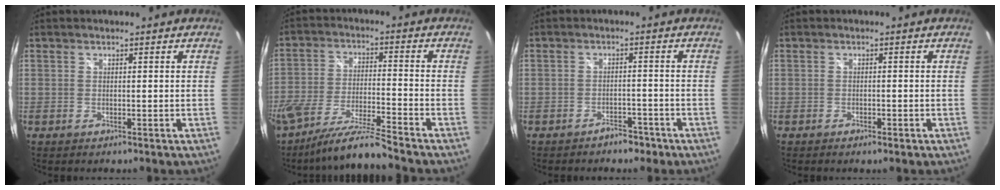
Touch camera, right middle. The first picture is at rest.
{"total": 10.4, "force": [-9.0, -0.7, 5.2], "torque": [-0.106, -0.012, -0.164]}
{"total": 3.4, "force": [-2.7, 1.8, 0.8], "torque": [-0.019, 0.011, -0.033]}
{"total": 1.6, "force": [-1.1, 0.5, 1.0], "torque": [-0.017, -0.003, -0.017]}